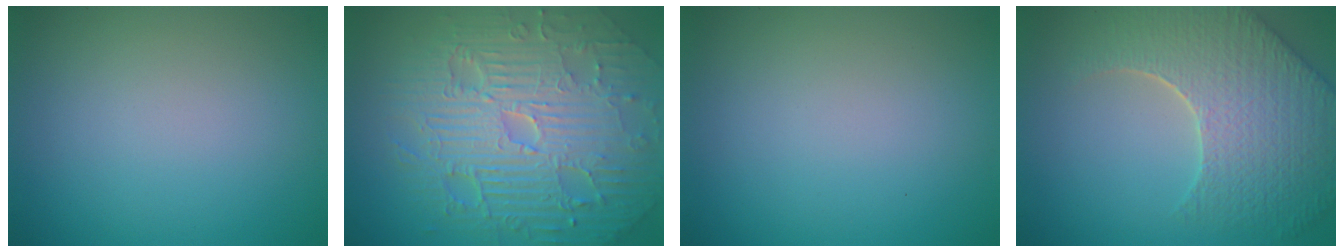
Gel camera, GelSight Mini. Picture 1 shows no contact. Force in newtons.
{"total": 11.6, "press": 7.5, "slide": 8.9}
{"total": 0.0}
{"total": 8.2, "press": 5.9, "slide": 5.6}